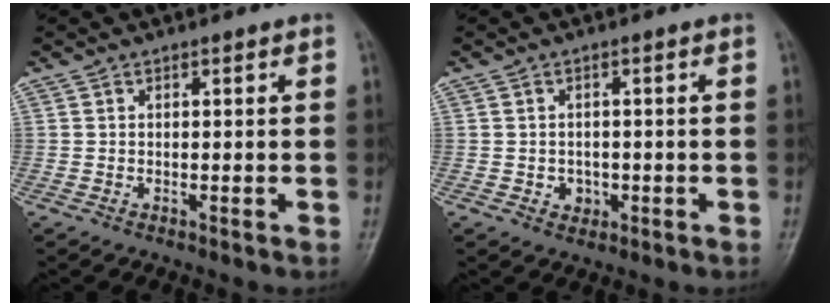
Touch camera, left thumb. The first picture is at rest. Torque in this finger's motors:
{"motor_torque": [-0.13, 0.13, 0.05, 0.02, 0.00]}